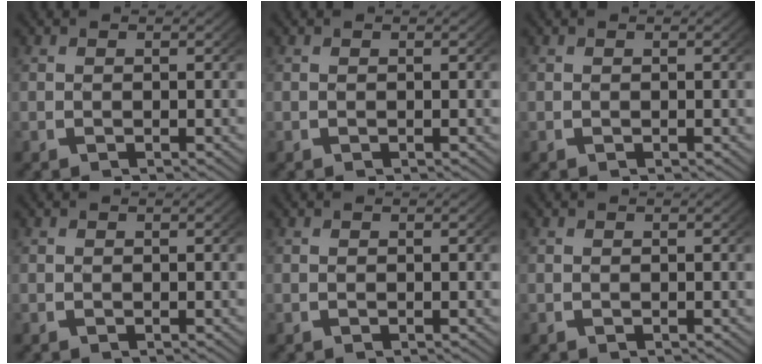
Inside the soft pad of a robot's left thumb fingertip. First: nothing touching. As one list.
[{"total": 0.0}, {"total": 0.0}, {"total": 0.0}, {"total": 0.0}, {"total": 0.0}]